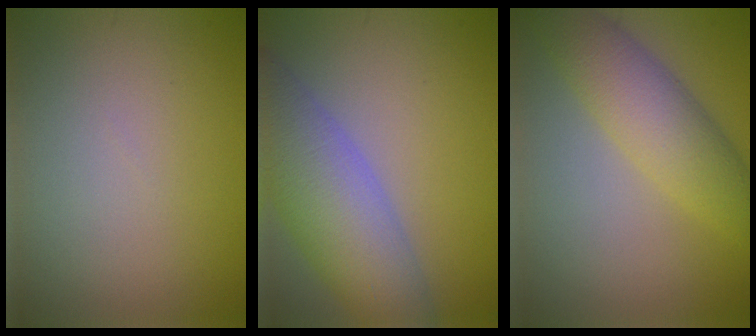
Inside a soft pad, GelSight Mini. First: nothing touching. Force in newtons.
{"total": 7.8, "press": 7.8, "slide": 0.4}
{"total": 5.3, "press": 5.3, "slide": 0.2}